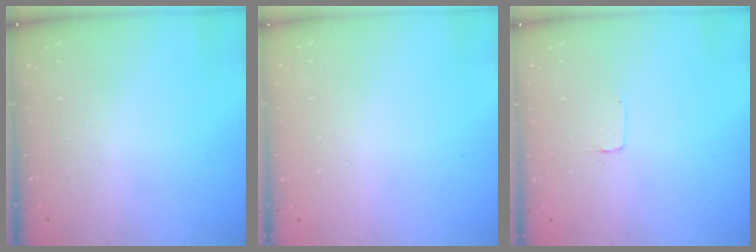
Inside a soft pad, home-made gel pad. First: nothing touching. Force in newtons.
{"total": 0.0}
{"total": 1.7, "press": 1.7, "slide": 0.1}